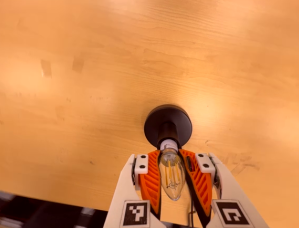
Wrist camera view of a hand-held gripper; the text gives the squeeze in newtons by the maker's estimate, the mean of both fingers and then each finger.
{"total": 28.4, "left": 32.6, "right": 24.1}